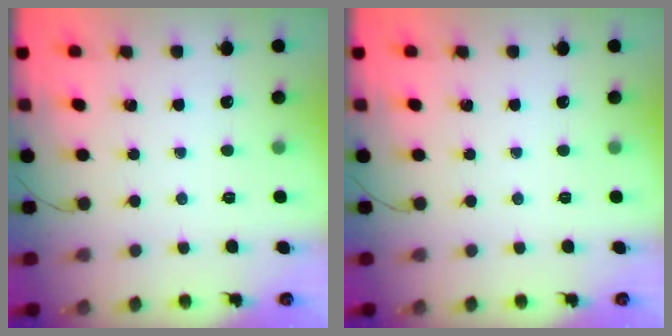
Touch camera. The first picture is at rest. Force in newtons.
{"total": 0.0}